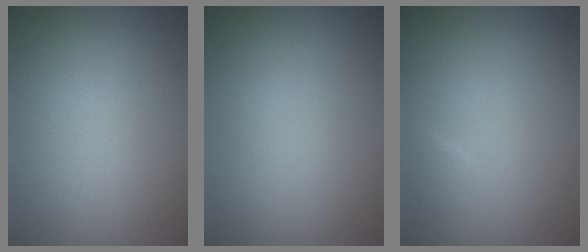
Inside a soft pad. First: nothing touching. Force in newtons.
{"total": 0.0}
{"total": 0.8, "press": 0.7, "slide": 0.1}